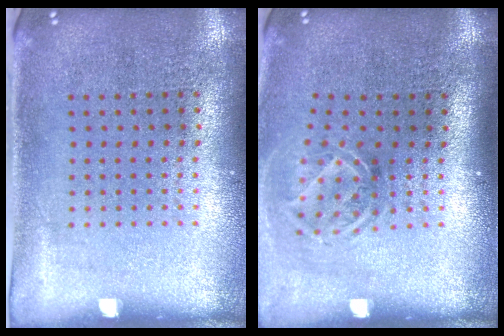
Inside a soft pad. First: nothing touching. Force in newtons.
{"total": 1.8, "press": 1.3, "slide": 1.3}